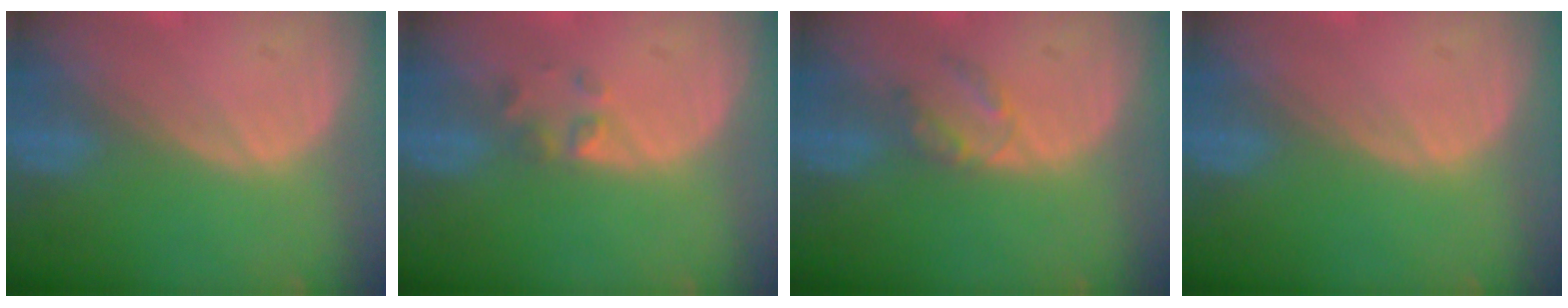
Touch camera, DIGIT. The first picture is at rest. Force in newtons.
{"total": 1.9, "press": 1.7, "slide": 0.8}
{"total": 2.5, "press": 2.5, "slide": 0.3}
{"total": 0.0}